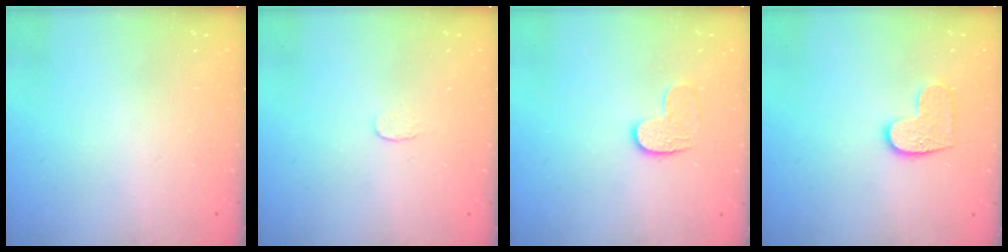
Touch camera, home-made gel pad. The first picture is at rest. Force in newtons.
{"total": 3.0, "press": 3.0, "slide": 0.2}
{"total": 6.2, "press": 6.2, "slide": 0.3}
{"total": 7.4, "press": 7.4, "slide": 0.2}